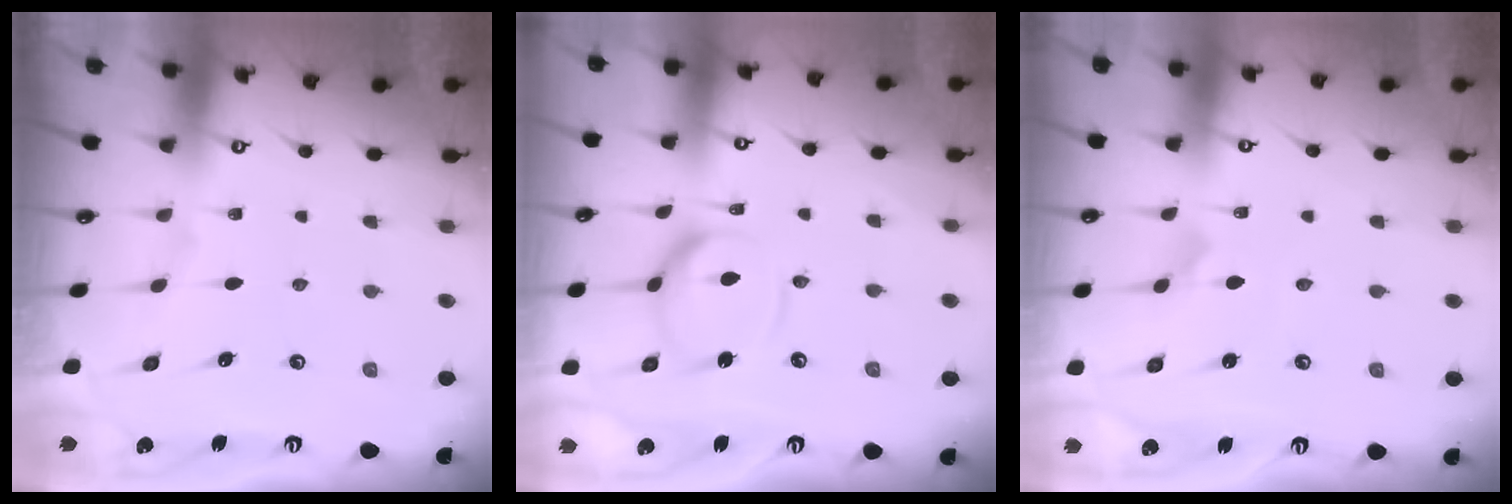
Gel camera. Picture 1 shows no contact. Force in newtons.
{"total": 13.3, "press": 13.2, "slide": 1.2}
{"total": 1.4, "press": 1.4, "slide": 0.1}